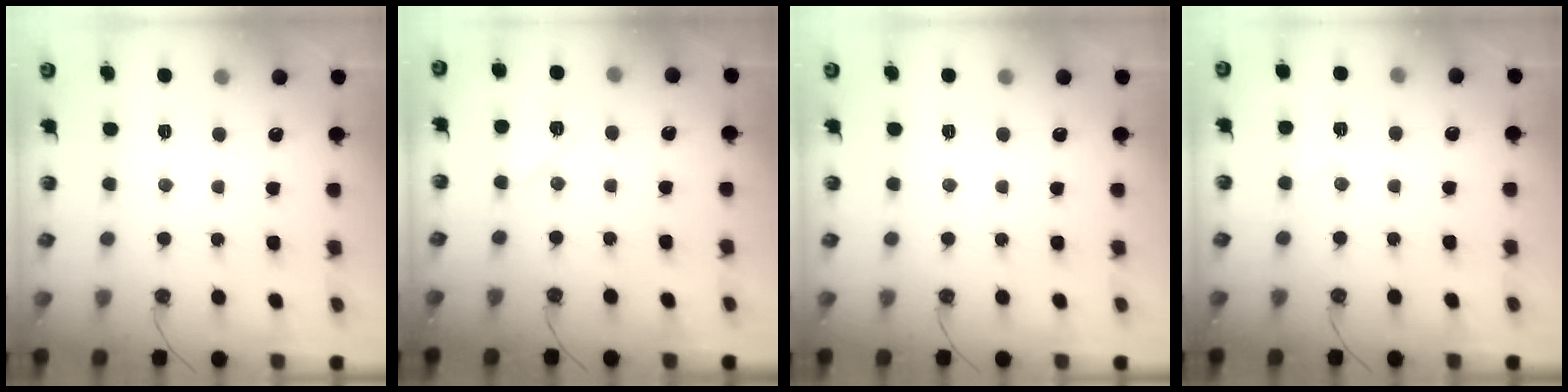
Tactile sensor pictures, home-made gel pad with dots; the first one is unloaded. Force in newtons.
{"total": 7.2, "press": 7.2, "slide": 0.6}
{"total": 0.0}
{"total": 6.0, "press": 6.0, "slide": 0.7}